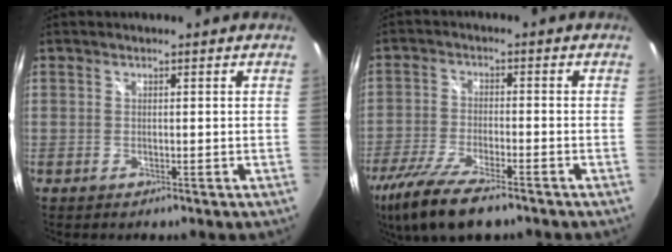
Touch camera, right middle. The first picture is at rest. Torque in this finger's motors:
{"motor_torque": [1.09, -1.05, 0.19, 0.13]}